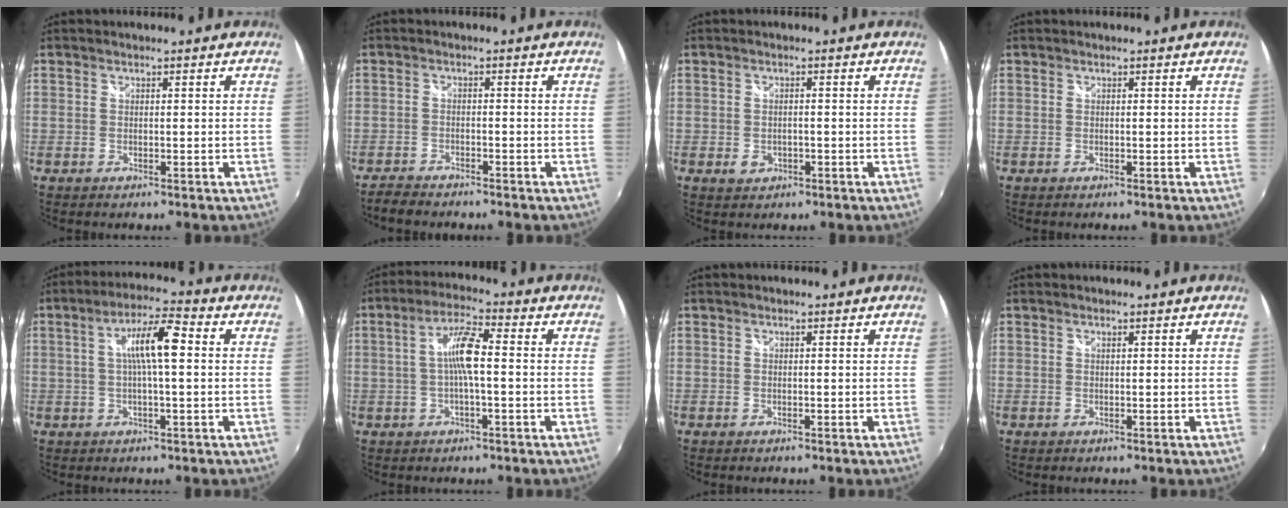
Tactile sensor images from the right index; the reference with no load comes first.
{"total": 3.9, "force": [-3.7, 0.8, 1.0], "torque": [-0.037, -0.014, -0.071]}
{"total": 2.6, "force": [-0.7, 2.0, 1.5], "torque": [-0.028, -0.003, -0.009]}
{"total": 0.0}
{"total": 8.5, "force": [1.0, 1.4, 8.3], "torque": [-0.147, 0.013, 0.017]}
{"total": 6.9, "force": [-0.3, 1.1, 6.9], "torque": [-0.136, 0.012, -0.005]}
{"total": 0.0}
{"total": 0.0}